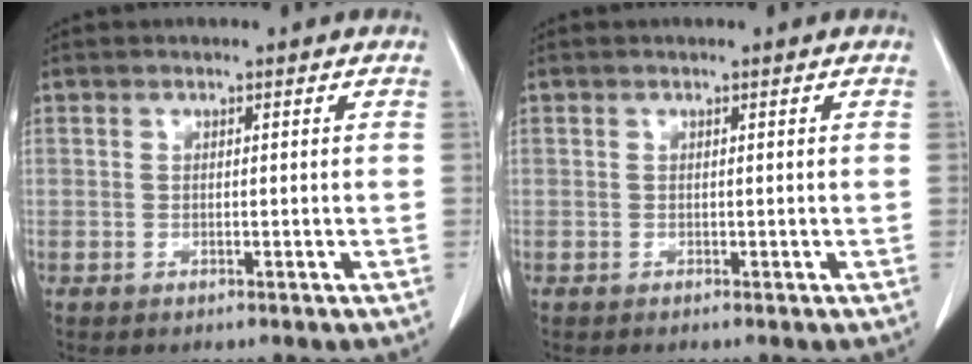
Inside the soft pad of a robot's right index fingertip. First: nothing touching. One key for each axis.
{"total": 0.0}